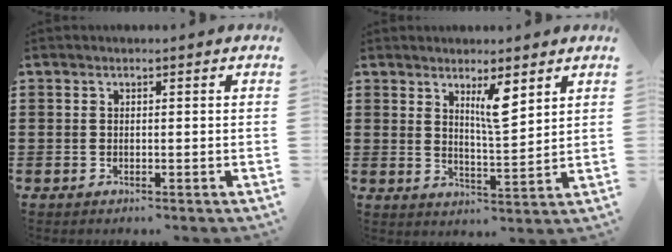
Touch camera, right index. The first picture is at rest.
{"total": 5.7, "force": [3.4, 1.1, 4.4], "torque": [-0.079, -0.005, 0.054]}